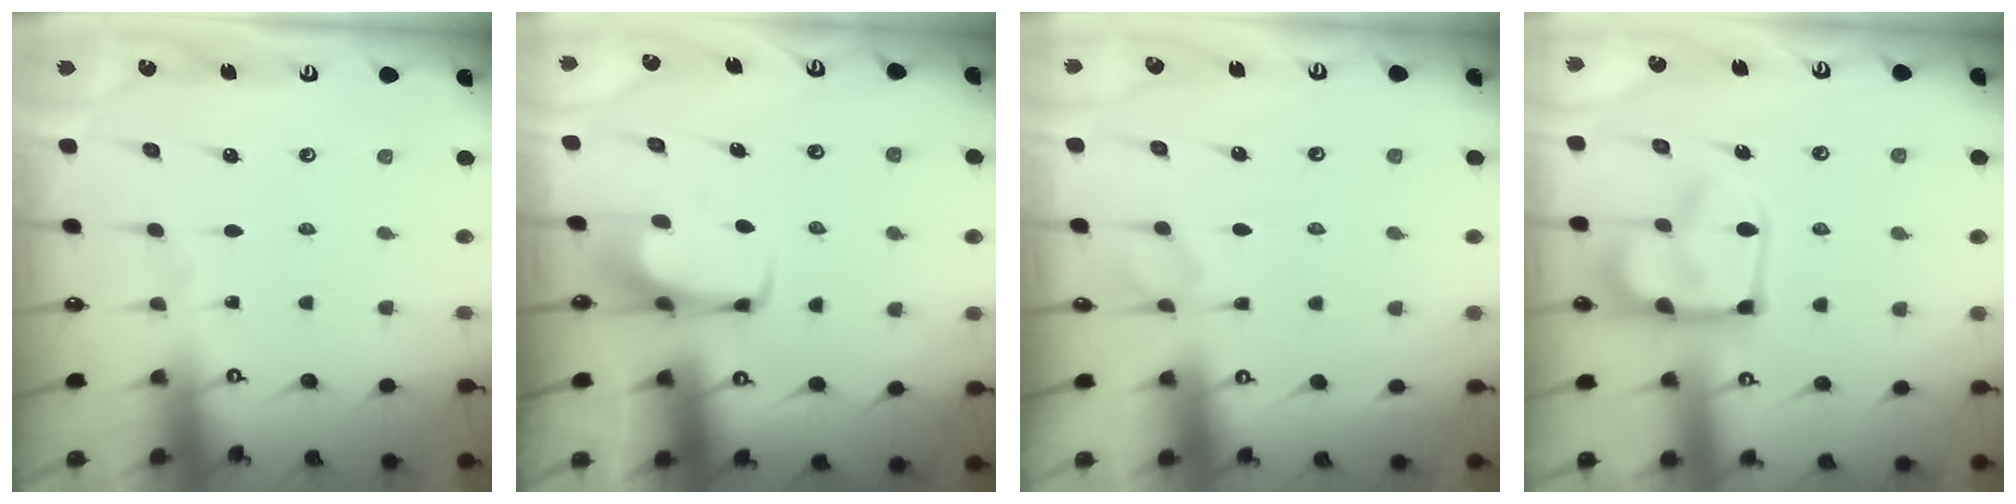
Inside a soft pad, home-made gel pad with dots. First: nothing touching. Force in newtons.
{"total": 2.9, "press": 2.9, "slide": 0.4}
{"total": 4.1, "press": 3.9, "slide": 1.1}
{"total": 15.5, "press": 15.4, "slide": 1.1}